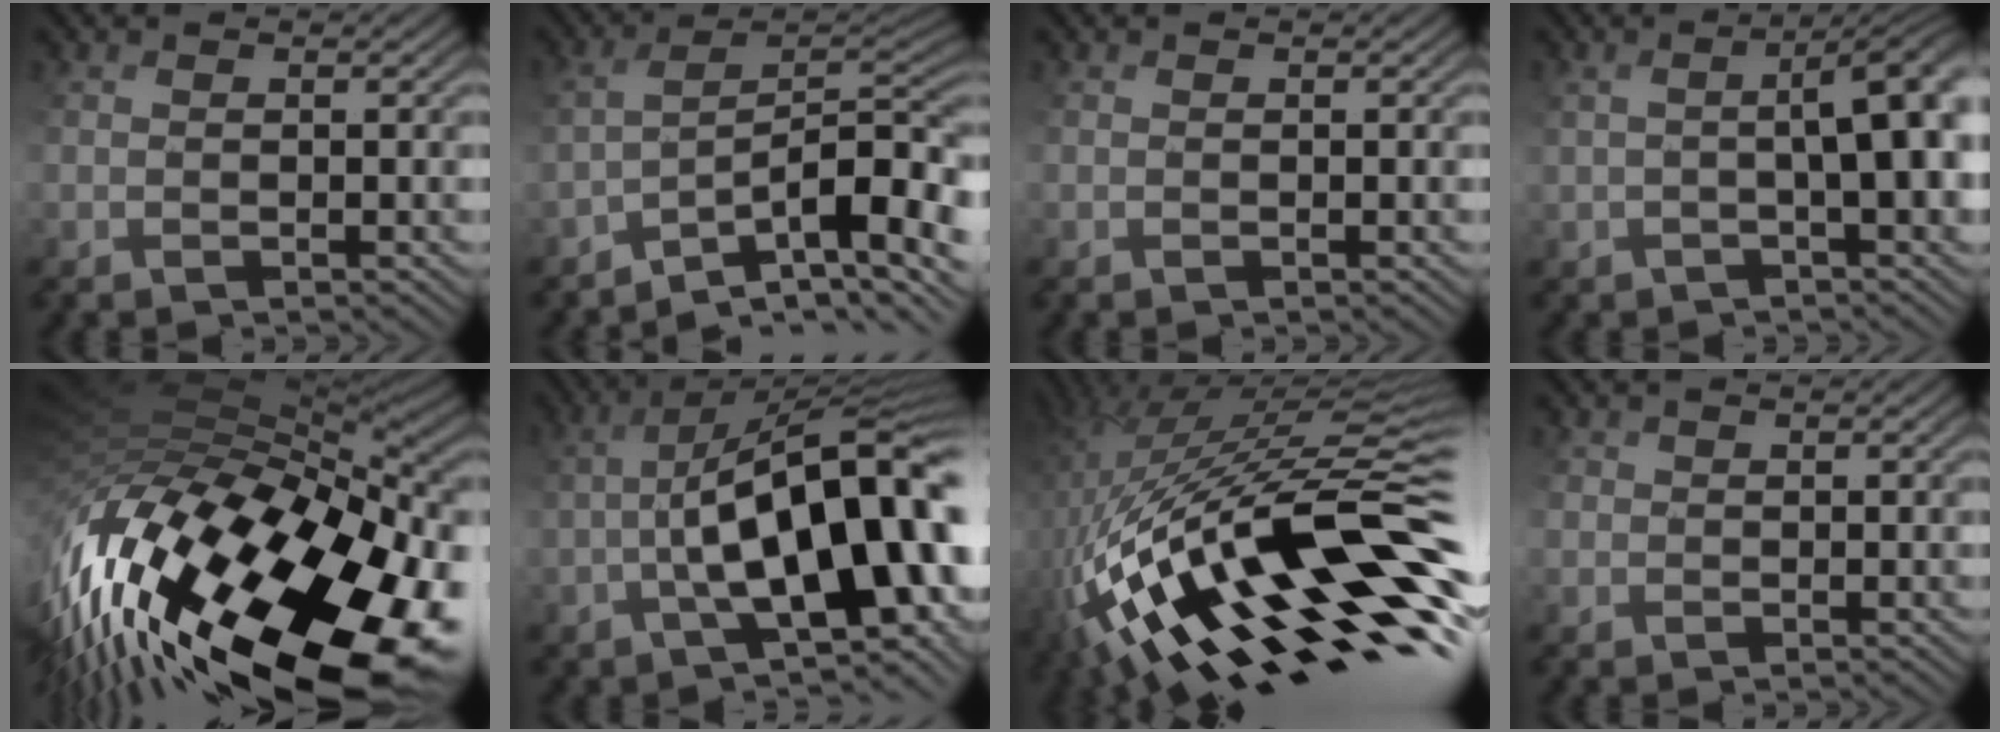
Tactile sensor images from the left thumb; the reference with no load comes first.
{"total": 11.2, "force": [-7.2, 3.3, 7.9], "torque": [-0.119, 0.013, -0.103]}
{"total": 0.0}
{"total": 5.5, "force": [0.0, 1.3, 5.3], "torque": [-0.054, 0.012, 0.004]}
{"total": 17.9, "force": [-6.2, 7.8, 14.9], "torque": [-0.300, -0.036, -0.079]}
{"total": 15.3, "force": [-2.7, 5.7, 14.0], "torque": [-0.204, 0.010, -0.030]}
{"total": 17.2, "force": [-3.6, 7.3, 15.1], "torque": [-0.285, -0.005, -0.057]}
{"total": 1.1, "force": [-0.1, 0.8, -0.8], "torque": [0.002, 0.000, -0.003]}